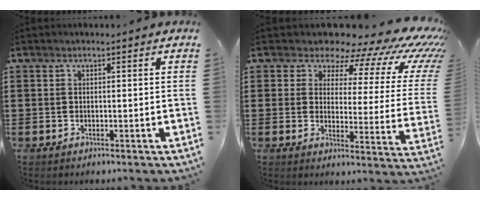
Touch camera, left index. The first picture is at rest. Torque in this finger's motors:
{"motor_torque": [1.37, 0.76, 0.51, 0.00]}